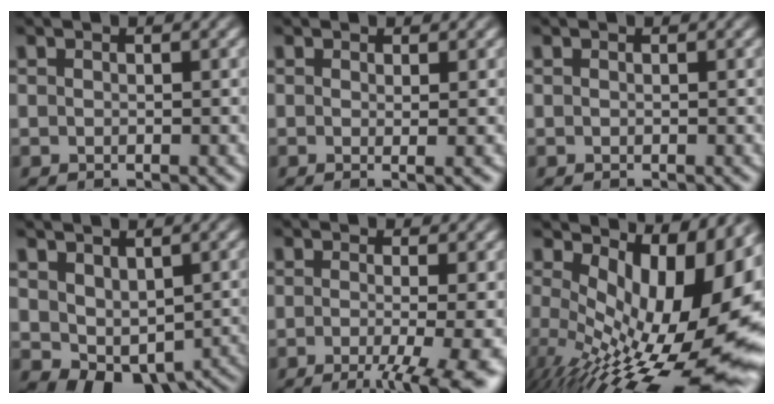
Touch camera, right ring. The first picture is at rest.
{"total": 1.2, "force": [-0.1, -0.3, 1.1], "torque": [-0.024, -0.007, -0.001]}
{"total": 0.0}
{"total": 4.8, "force": [-2.2, 3.0, 3.0], "torque": [-0.057, -0.043, -0.010]}
{"total": 7.3, "force": [-4.0, 2.0, 5.7], "torque": [-0.075, -0.022, -0.054]}
{"total": 15.2, "force": [-1.2, 7.5, 13.1], "torque": [-0.181, -0.029, 0.003]}